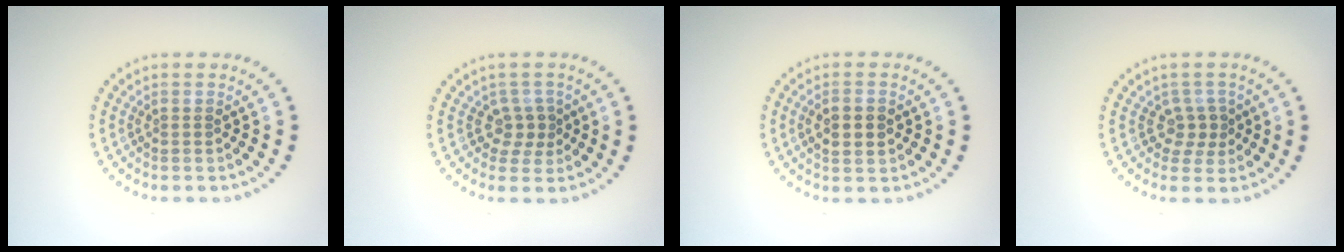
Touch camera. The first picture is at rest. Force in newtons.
{"total": 1.9, "press": 1.4, "slide": 1.2}
{"total": 2.5, "press": 2.4, "slide": 0.2}
{"total": 1.9, "press": 1.4, "slide": 1.2}